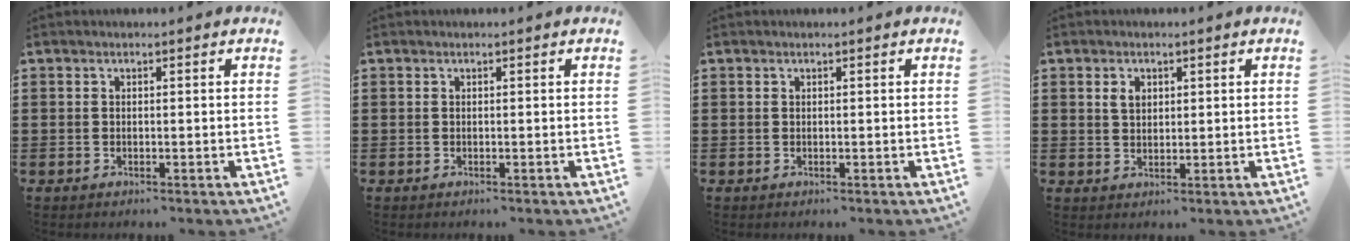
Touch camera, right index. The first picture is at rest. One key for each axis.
{"total": 0.0}
{"total": 0.0}
{"total": 2.5, "fx": 0.8, "fy": 1.6, "fz": 1.8, "tx": -0.040, "ty": 0.007, "tz": 0.014}